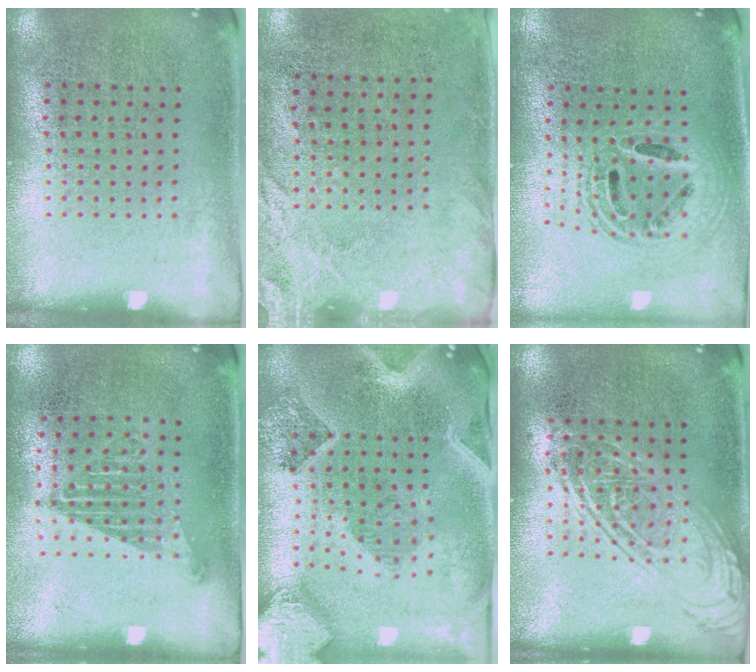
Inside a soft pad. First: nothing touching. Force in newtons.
{"total": 2.5, "press": 1.9, "slide": 1.6}
{"total": 1.9, "press": 1.5, "slide": 1.2}
{"total": 1.1, "press": 1.0, "slide": 0.4}
{"total": 3.0, "press": 2.6, "slide": 1.5}
{"total": 2.4, "press": 2.4, "slide": 0.3}